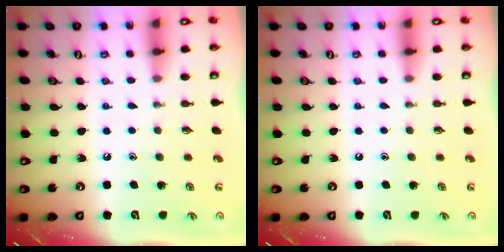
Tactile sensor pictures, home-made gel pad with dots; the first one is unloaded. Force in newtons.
{"total": 0.0}